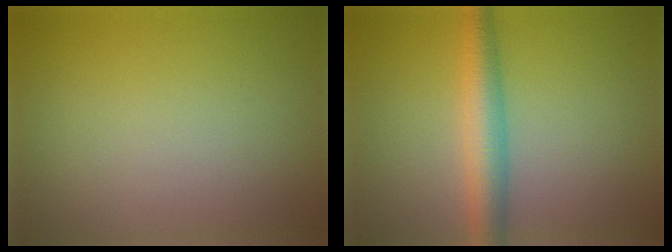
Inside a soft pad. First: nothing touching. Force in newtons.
{"total": 4.2, "press": 4.2, "slide": 0.0}